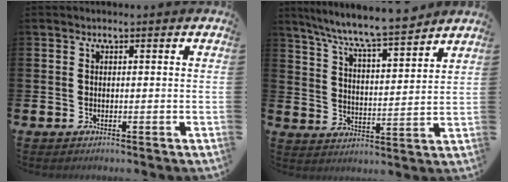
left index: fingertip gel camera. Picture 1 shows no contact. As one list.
[{"total": 8.3, "force": [7.9, 0.3, 2.7], "torque": [-0.081, -0.056, 0.137]}]